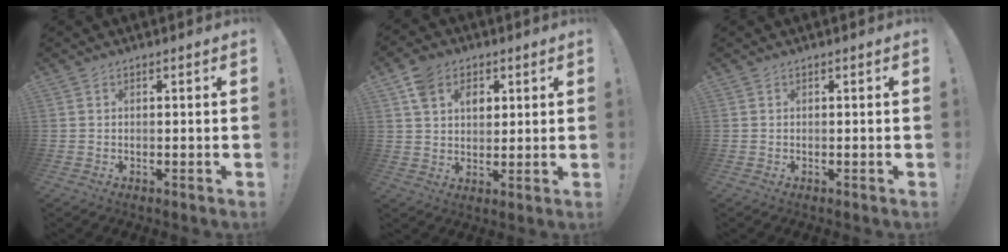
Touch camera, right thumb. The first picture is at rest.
{"total": 9.0, "force": [4.3, 6.6, 4.4], "torque": [-0.076, -0.007, 0.084]}
{"total": 0.0}